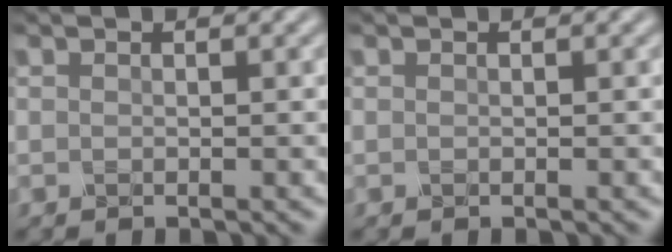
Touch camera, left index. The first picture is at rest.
{"total": 0.0}